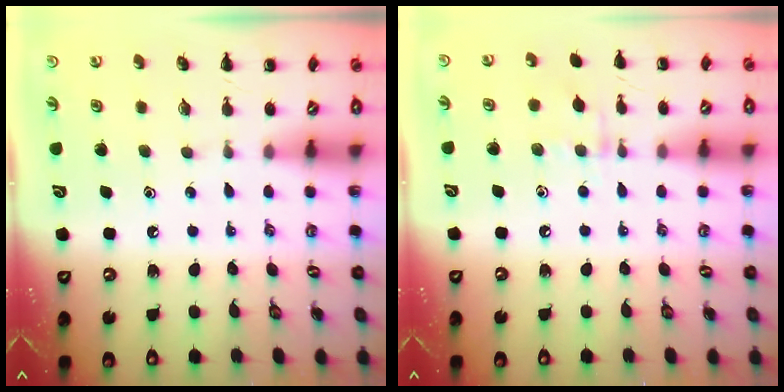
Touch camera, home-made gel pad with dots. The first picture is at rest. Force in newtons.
{"total": 6.0, "press": 5.8, "slide": 1.8}